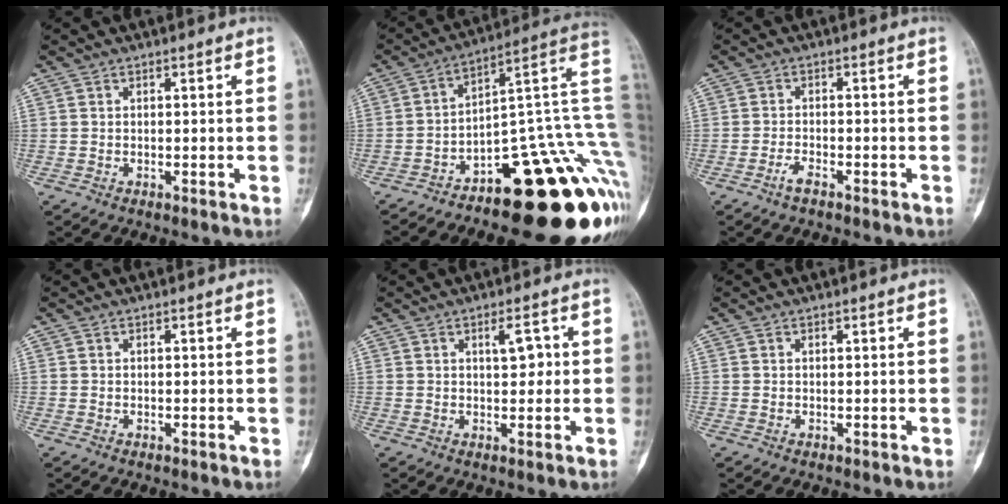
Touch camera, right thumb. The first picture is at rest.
{"total": 23.5, "force": [-8.7, 8.7, 20.1], "torque": [-0.132, 0.125, -0.113]}
{"total": 2.1, "force": [-1.5, 0.7, 1.2], "torque": [-0.030, 0.010, -0.033]}
{"total": 0.0}
{"total": 3.8, "force": [0.9, 1.7, 3.2], "torque": [-0.039, -0.001, 0.012]}
{"total": 0.0}